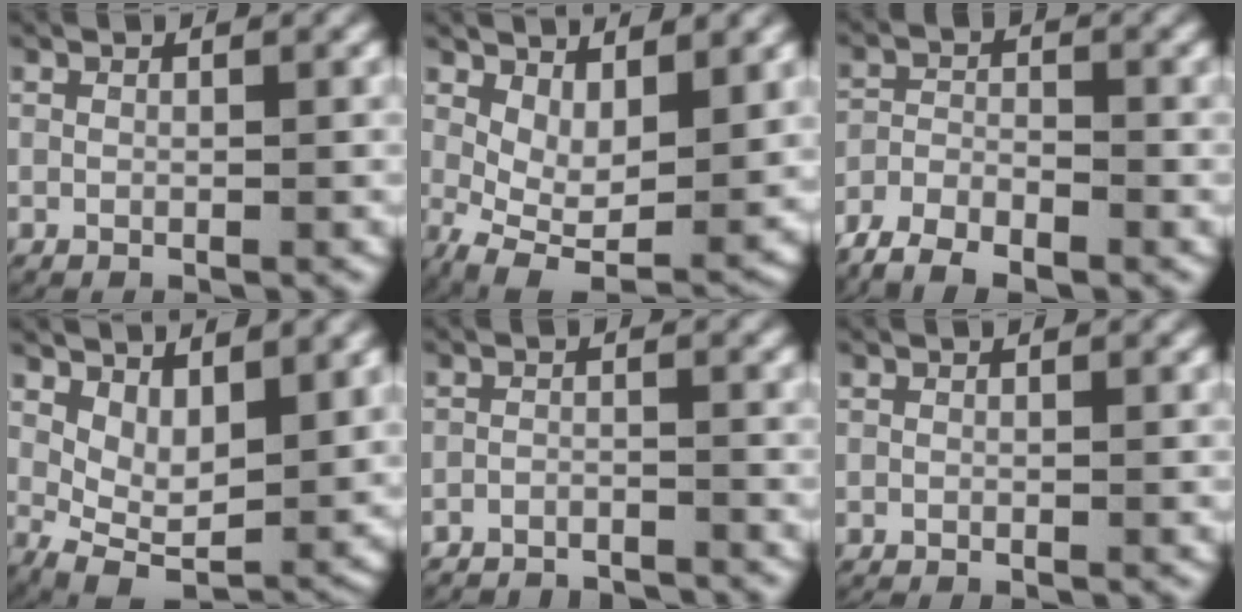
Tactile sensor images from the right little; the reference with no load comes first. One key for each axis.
{"total": 7.8, "fx": -2.0, "fy": 4.7, "fz": 5.9, "tx": -0.102, "ty": -0.043, "tz": -0.018}
{"total": 5.5, "fx": -4.2, "fy": 2.7, "fz": 2.2, "tx": -0.035, "ty": -0.009, "tz": -0.074}
{"total": 7.2, "fx": -0.8, "fy": 4.5, "fz": 5.5, "tx": -0.079, "ty": -0.029, "tz": -0.007}
{"total": 4.6, "fx": -4.5, "fy": 1.1, "fz": 0.3, "tx": -0.003, "ty": -0.014, "tz": -0.076}
{"total": 0.7, "fx": -0.7, "fy": 0.1, "fz": 0.0, "tx": -0.004, "ty": -0.006, "tz": -0.010}